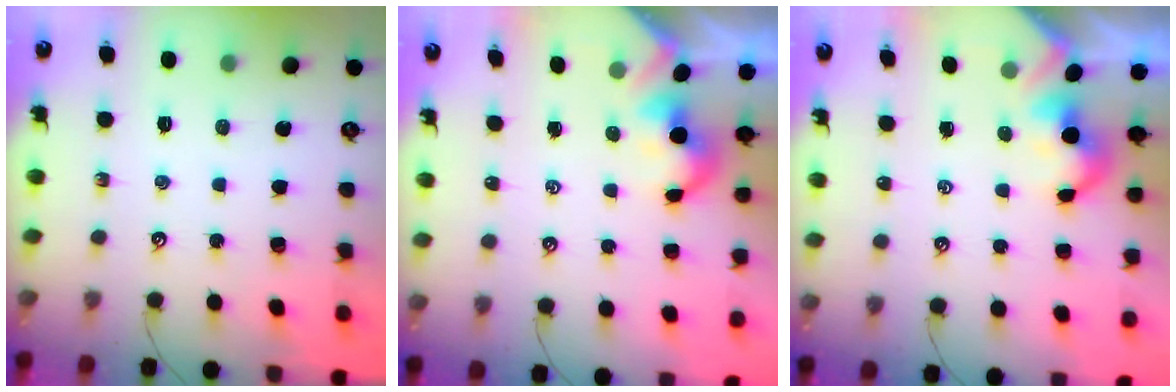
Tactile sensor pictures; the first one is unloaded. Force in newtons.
{"total": 2.2, "press": 2.2, "slide": 0.4}
{"total": 2.0, "press": 2.0, "slide": 0.4}